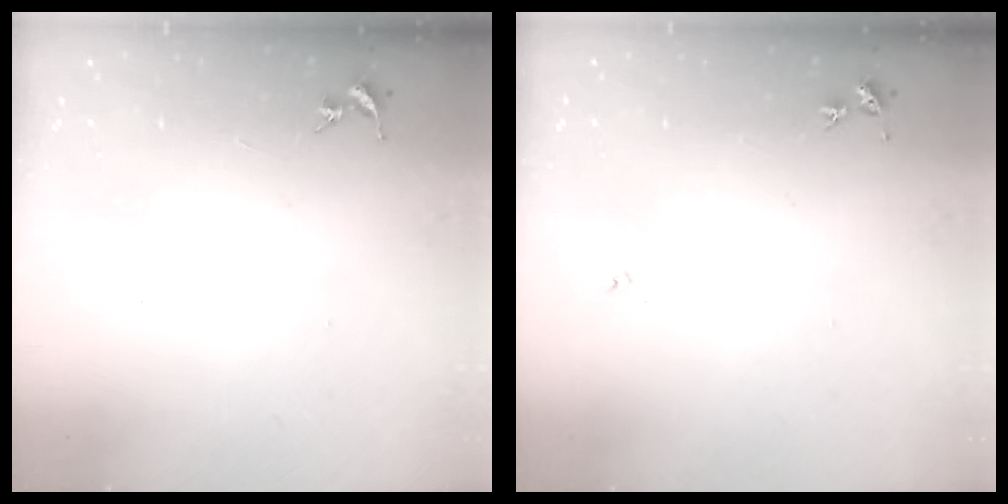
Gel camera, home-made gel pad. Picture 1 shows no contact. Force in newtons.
{"total": 3.0, "press": 3.0, "slide": 0.4}